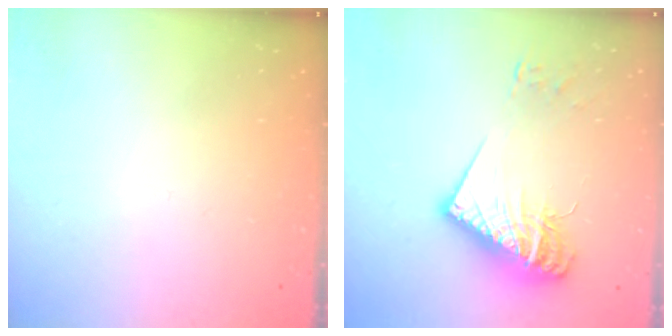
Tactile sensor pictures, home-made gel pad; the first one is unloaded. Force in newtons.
{"total": 14.7, "press": 14.6, "slide": 1.2}